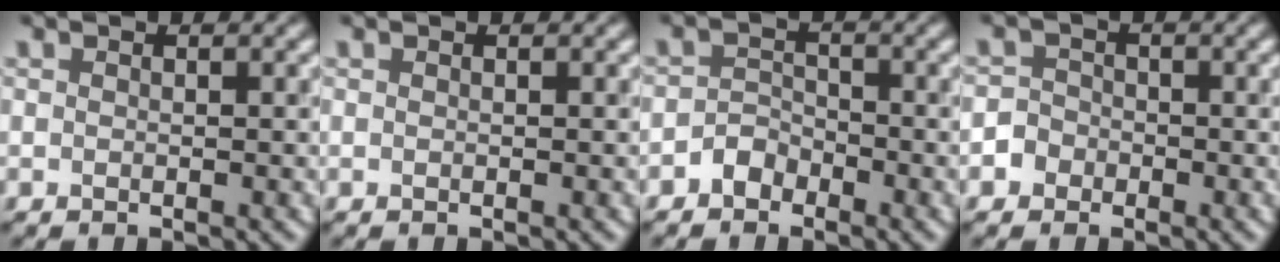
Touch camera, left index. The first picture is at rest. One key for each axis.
{"total": 0.0}
{"total": 1.6, "fx": -1.2, "fy": 1.0, "fz": 0.4, "tx": -0.002, "ty": 0.012, "tz": -0.026}
{"total": 2.0, "fx": -0.9, "fy": 1.7, "fz": 0.2, "tx": 0.016, "ty": 0.007, "tz": -0.023}